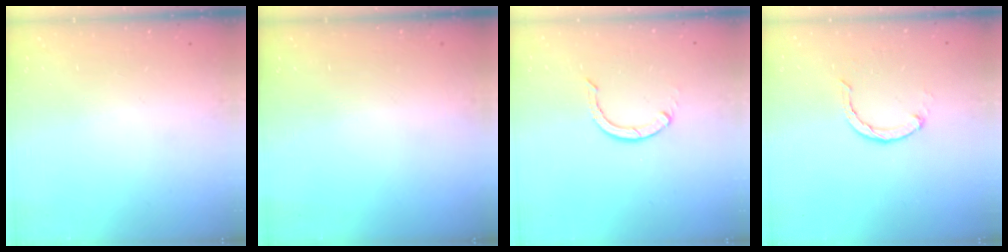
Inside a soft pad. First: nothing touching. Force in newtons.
{"total": 0.0}
{"total": 3.7, "press": 3.6, "slide": 0.4}
{"total": 2.4, "press": 2.4, "slide": 0.4}